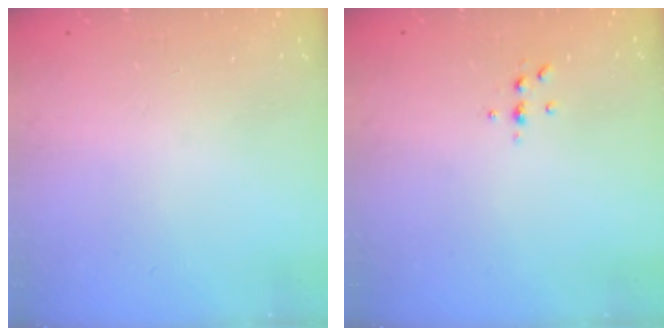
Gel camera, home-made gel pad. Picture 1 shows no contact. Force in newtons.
{"total": 4.2, "press": 4.1, "slide": 0.5}